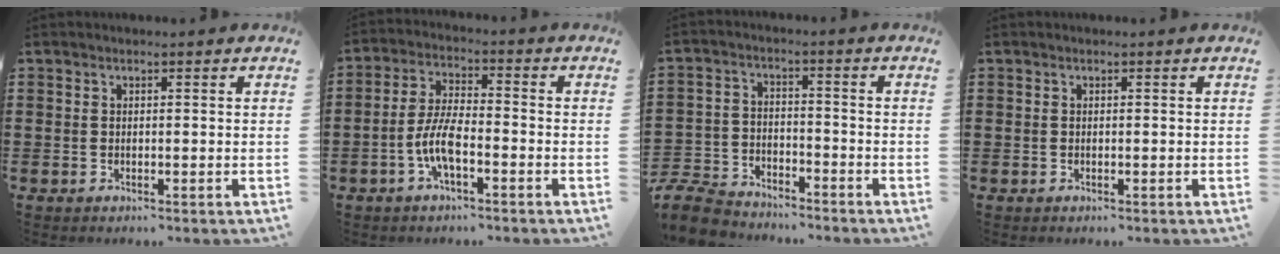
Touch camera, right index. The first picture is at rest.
{"total": 6.8, "force": [-2.6, 2.1, 5.9], "torque": [-0.140, -0.012, -0.056]}
{"total": 7.2, "force": [-6.9, 1.7, 1.4], "torque": [-0.049, 0.008, -0.141]}
{"total": 0.0}